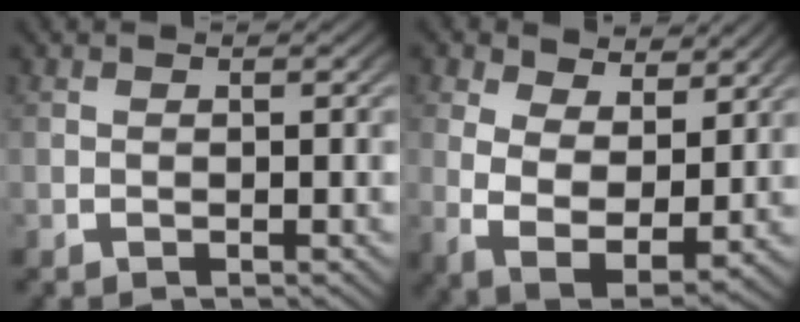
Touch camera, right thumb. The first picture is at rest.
{"total": 7.3, "force": [0.0, 5.3, 5.0], "torque": [-0.119, -0.051, 0.021]}